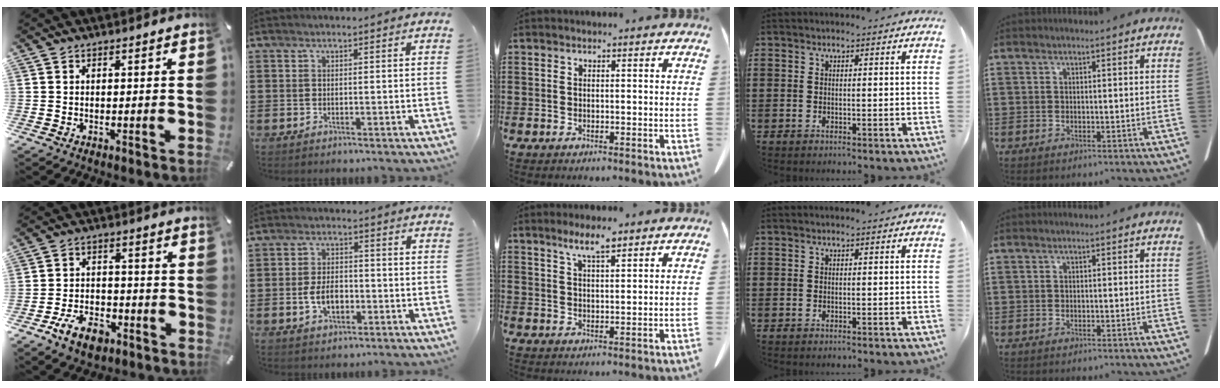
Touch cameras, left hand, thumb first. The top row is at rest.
{"thumb": {"total": 9.0, "force": [-5.5, 5.2, 4.9], "torque": [-0.101, 0.027, -0.100]}, "index": {"total": 4.8, "force": [-1.4, 2.7, 3.7], "torque": [-0.065, 0.001, -0.029]}, "middle": {"total": 4.5, "force": [3.2, 0.7, 3.2], "torque": [-0.069, 0.000, 0.055]}}